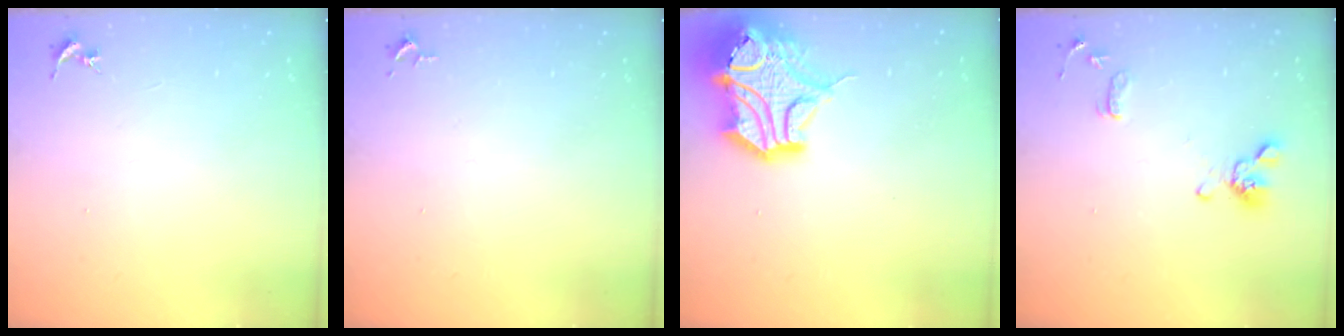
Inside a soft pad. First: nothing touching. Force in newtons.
{"total": 2.6, "press": 2.6, "slide": 0.4}
{"total": 19.2, "press": 19.0, "slide": 3.0}
{"total": 11.5, "press": 11.3, "slide": 1.8}